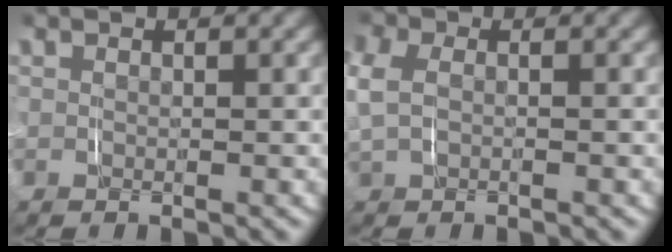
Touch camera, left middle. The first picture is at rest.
{"total": 3.7, "force": [0.0, 3.0, 2.2], "torque": [-0.080, -0.005, 0.000]}